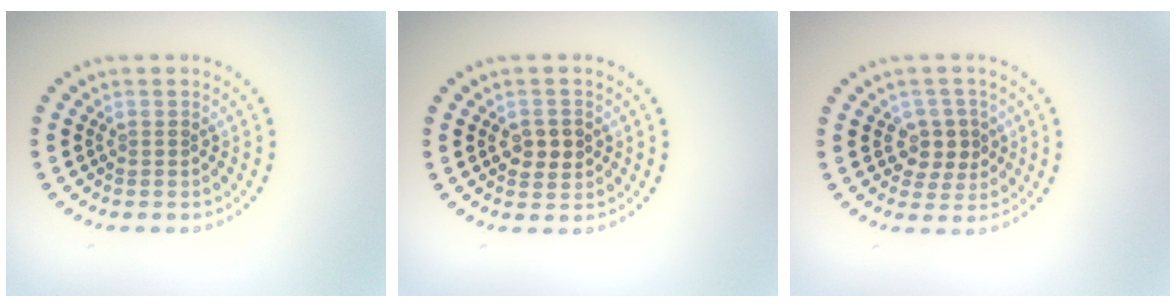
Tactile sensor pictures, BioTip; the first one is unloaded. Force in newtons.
{"total": 2.4, "press": 2.3, "slide": 0.3}
{"total": 2.9, "press": 2.7, "slide": 1.0}